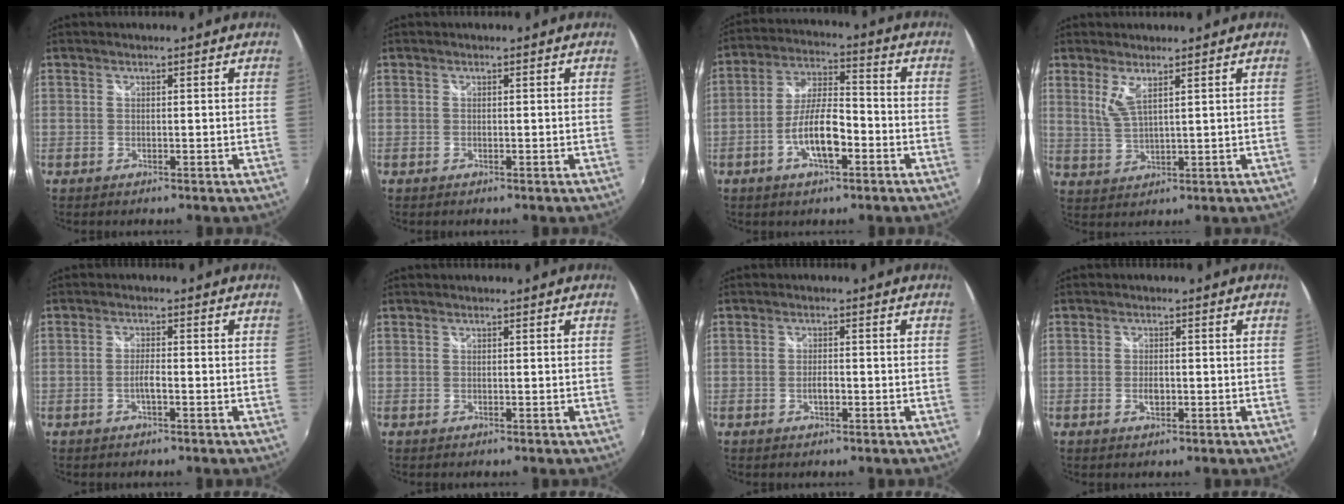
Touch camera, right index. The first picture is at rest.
{"total": 0.0}
{"total": 9.7, "force": [-3.9, 3.2, 8.3], "torque": [-0.166, 0.003, -0.068]}
{"total": 4.0, "force": [2.2, 0.8, 3.2], "torque": [-0.067, -0.008, 0.047]}
{"total": 2.0, "force": [-0.9, 0.3, 1.8], "torque": [-0.036, 0.001, -0.018]}
{"total": 0.0}
{"total": 1.7, "force": [-0.6, 0.9, 1.3], "torque": [-0.024, -0.001, -0.011]}
{"total": 2.3, "force": [-0.6, 1.3, 1.8], "torque": [-0.032, -0.001, -0.011]}